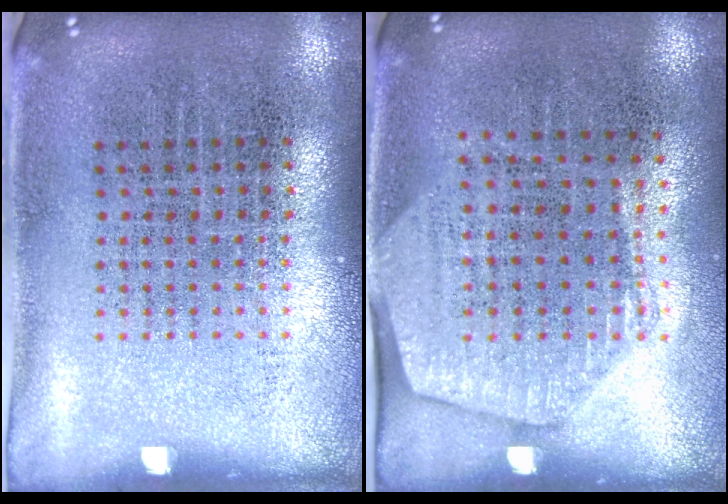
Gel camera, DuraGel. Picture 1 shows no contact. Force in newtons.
{"total": 1.6, "press": 1.4, "slide": 0.8}